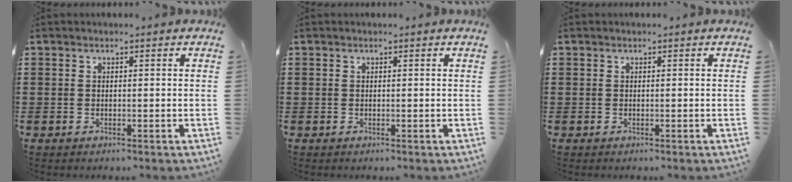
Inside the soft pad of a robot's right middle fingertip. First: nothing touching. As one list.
[{"total": 0.0}, {"total": 0.0}]